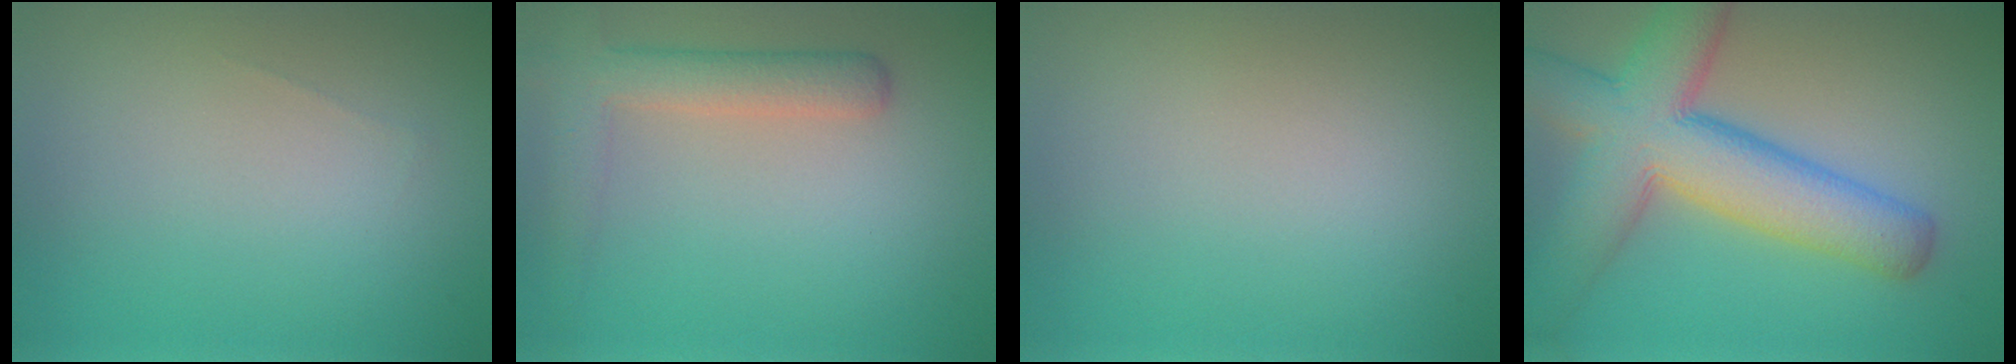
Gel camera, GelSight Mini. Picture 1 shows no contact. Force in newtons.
{"total": 3.8, "press": 3.7, "slide": 0.3}
{"total": 0.0}
{"total": 10.2, "press": 10.2, "slide": 0.5}